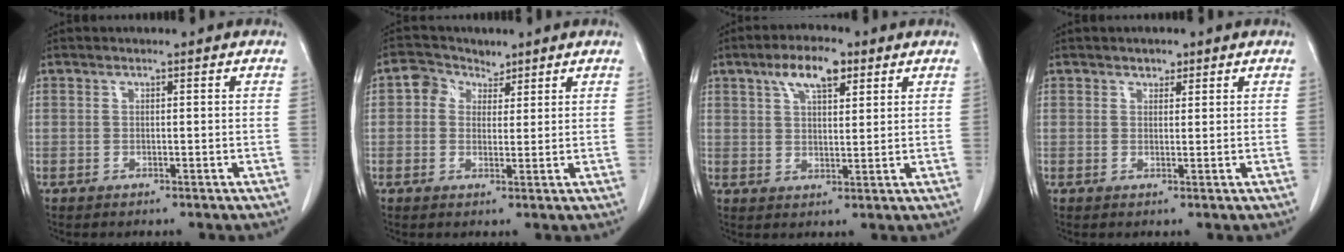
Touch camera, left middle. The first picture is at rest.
{"total": 3.8, "force": [2.2, 2.9, 1.1], "torque": [-0.025, 0.019, 0.040]}
{"total": 6.8, "force": [3.9, 2.5, 5.0], "torque": [-0.092, 0.013, 0.066]}
{"total": 1.4, "force": [1.0, 0.9, 0.4], "torque": [-0.005, -0.005, 0.014]}